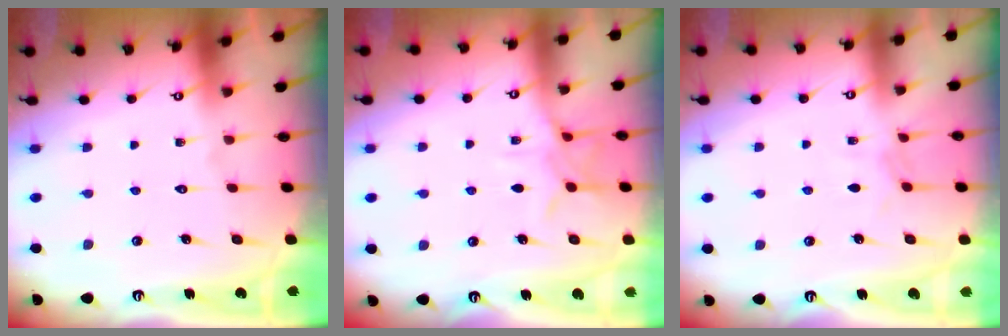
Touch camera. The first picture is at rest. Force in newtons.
{"total": 8.5, "press": 8.5, "slide": 0.6}
{"total": 3.3, "press": 3.2, "slide": 0.5}